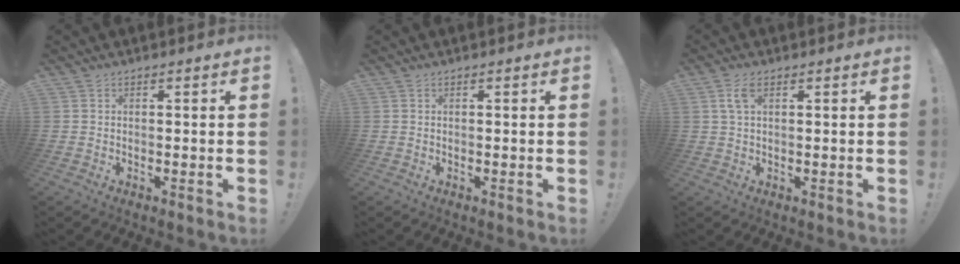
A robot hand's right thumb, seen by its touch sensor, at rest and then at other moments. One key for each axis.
{"total": 0.0}
{"total": 4.2, "fx": 1.7, "fy": 2.1, "fz": 3.2, "tx": -0.052, "ty": -0.001, "tz": 0.028}